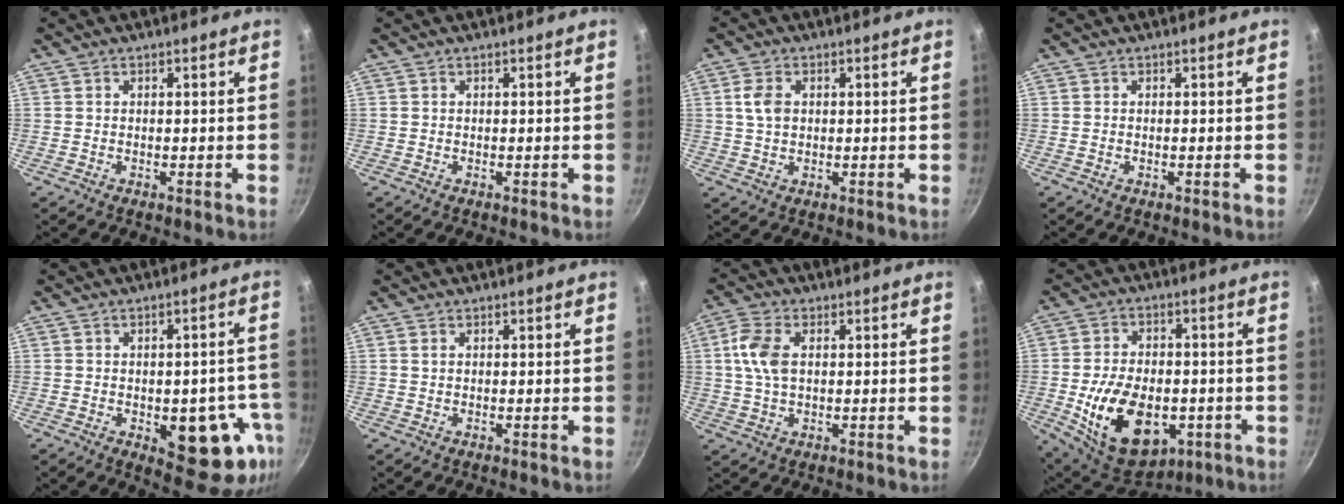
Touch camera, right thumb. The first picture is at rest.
{"total": 0.0}
{"total": 4.4, "force": [0.8, 3.0, 3.0], "torque": [-0.053, 0.002, 0.013]}
{"total": 0.0}
{"total": 13.9, "force": [-4.1, 6.9, 11.3], "torque": [-0.078, 0.008, -0.047]}
{"total": 0.7, "force": [0.3, 0.4, 0.4], "torque": [-0.008, 0.001, 0.006]}
{"total": 7.2, "force": [1.3, 4.4, 5.7], "torque": [-0.111, 0.009, 0.020]}
{"total": 19.1, "force": [-4.7, 12.2, 13.9], "torque": [-0.213, 0.010, -0.060]}